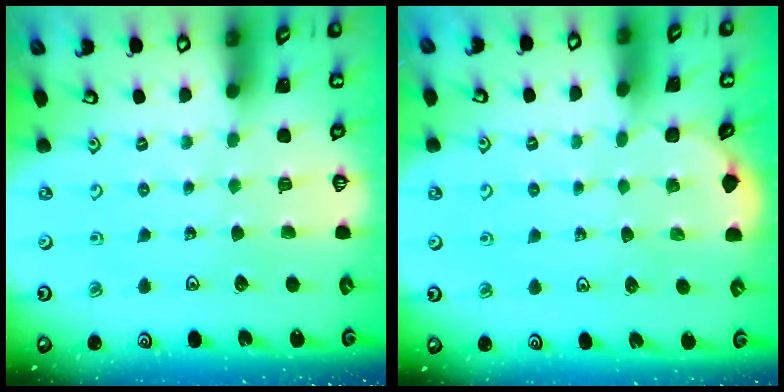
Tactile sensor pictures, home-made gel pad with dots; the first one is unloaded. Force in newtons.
{"total": 0.9, "press": 0.9, "slide": 0.1}